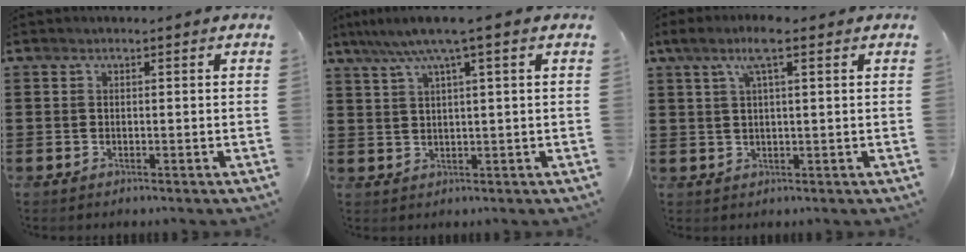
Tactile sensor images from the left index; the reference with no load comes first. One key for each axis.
{"total": 5.4, "fx": 3.0, "fy": -0.2, "fz": 4.6, "tx": -0.095, "ty": 0.000, "tz": 0.049}
{"total": 5.0, "fx": 2.5, "fy": 0.8, "fz": 4.3, "tx": -0.090, "ty": 0.007, "tz": 0.042}